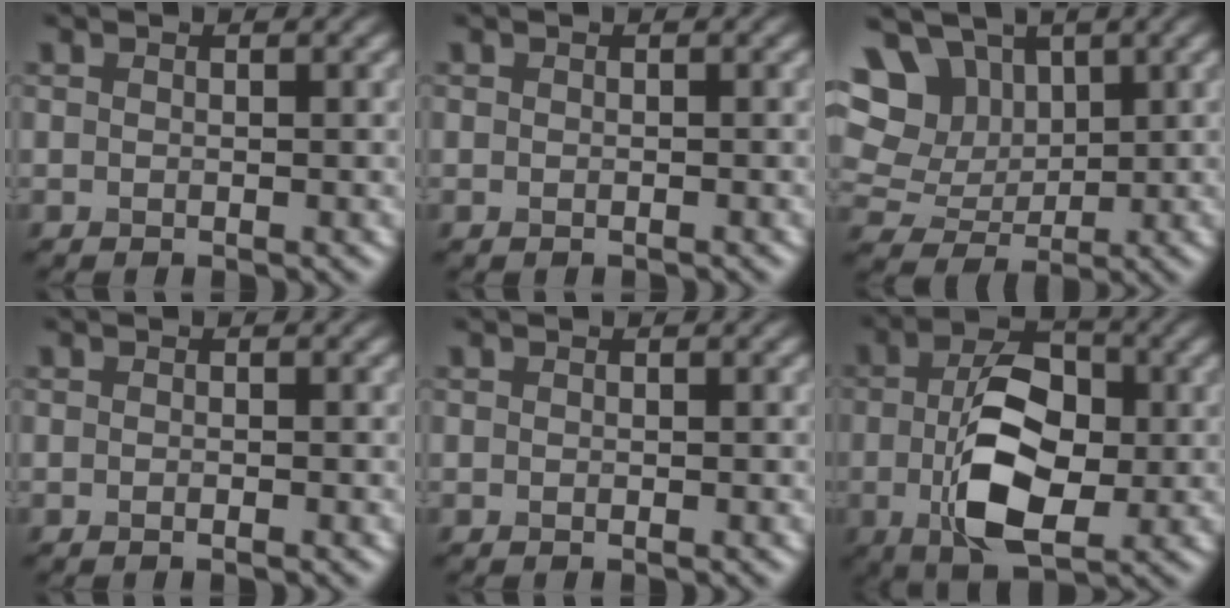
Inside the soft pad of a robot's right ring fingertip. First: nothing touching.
{"total": 0.0}
{"total": 12.0, "force": [5.2, 8.7, 6.4], "torque": [-0.128, 0.029, 0.080]}
{"total": 0.6, "force": [-0.3, 0.1, 0.5], "torque": [-0.007, -0.002, -0.005]}
{"total": 0.0}
{"total": 9.0, "force": [-0.9, 5.0, 7.5], "torque": [-0.138, 0.001, -0.021]}